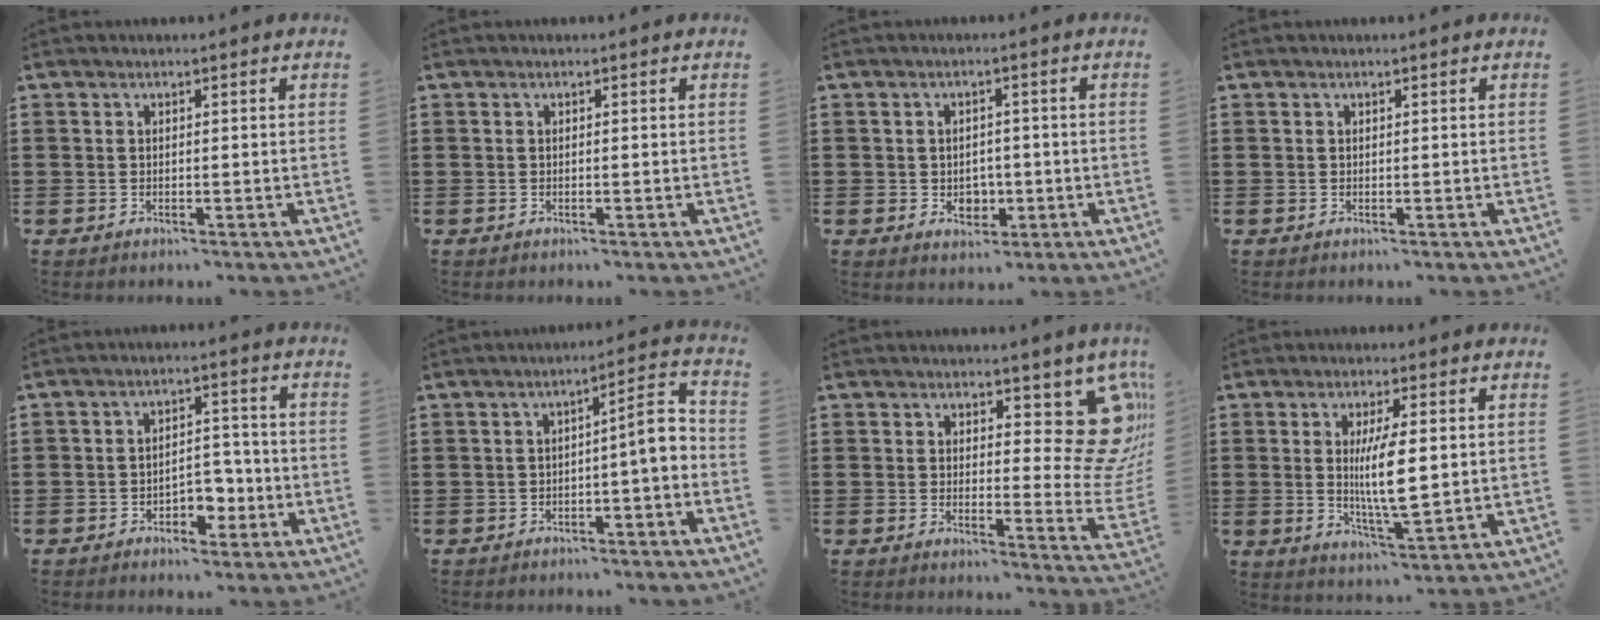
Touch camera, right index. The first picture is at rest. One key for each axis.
{"total": 0.0}
{"total": 2.9, "fx": -0.5, "fy": 2.3, "fz": 1.5, "tx": -0.029, "ty": 0.000, "tz": -0.015}
{"total": 0.0}
{"total": 4.3, "fx": -2.2, "fy": 2.7, "fz": 2.5, "tx": -0.038, "ty": 0.007, "tz": -0.045}
{"total": 5.7, "fx": -1.2, "fy": 1.1, "fz": 5.5, "tx": -0.083, "ty": -0.002, "tz": -0.029}
{"total": 11.5, "fx": 5.6, "fy": 5.0, "fz": 8.6, "tx": -0.099, "ty": -0.045, "tz": 0.103}
{"total": 8.2, "fx": 0.5, "fy": 2.2, "fz": 7.9, "tx": -0.148, "ty": -0.008, "tz": 0.003}